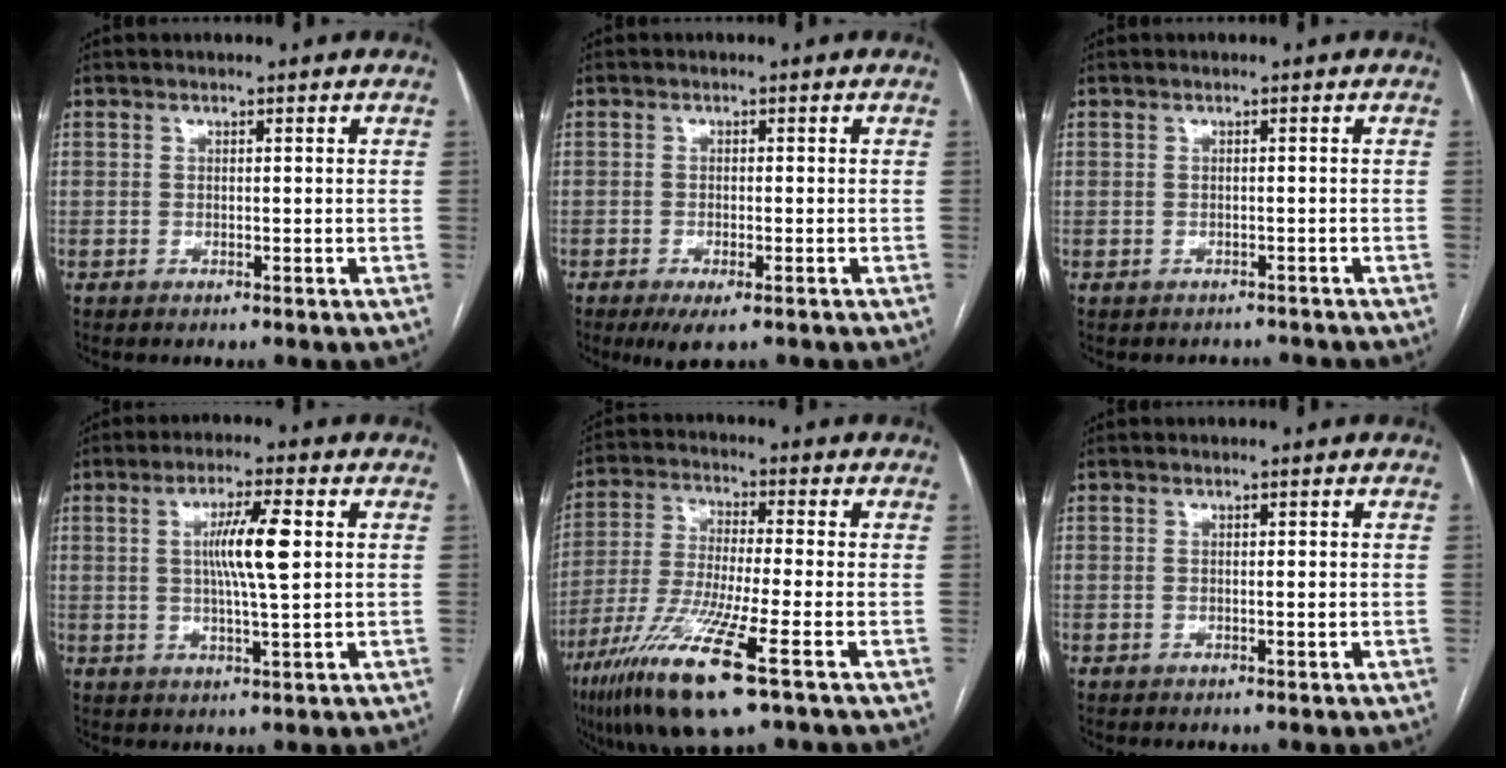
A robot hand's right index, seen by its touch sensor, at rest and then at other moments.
{"total": 4.4, "force": [-2.9, 1.1, 3.1], "torque": [-0.049, -0.008, -0.041]}
{"total": 2.4, "force": [-2.1, 1.0, -0.4], "torque": [0.005, 0.006, -0.028]}
{"total": 7.6, "force": [1.3, 0.2, 7.4], "torque": [-0.135, 0.001, 0.022]}
{"total": 14.7, "force": [-7.8, 0.5, 12.4], "torque": [-0.266, -0.040, -0.144]}
{"total": 0.8, "force": [-0.1, 0.1, 0.8], "torque": [-0.014, -0.002, 0.000]}